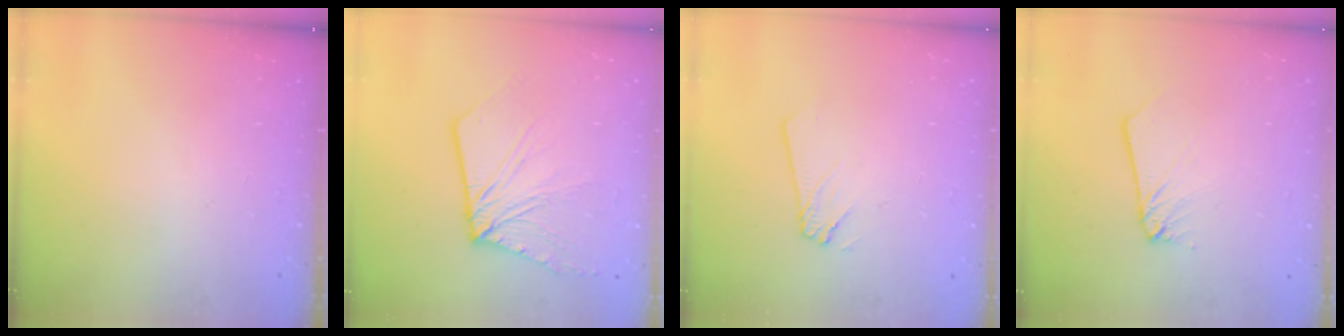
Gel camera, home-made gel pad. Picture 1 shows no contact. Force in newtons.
{"total": 10.6, "press": 10.5, "slide": 1.4}
{"total": 2.4, "press": 2.4, "slide": 0.2}
{"total": 2.6, "press": 2.6, "slide": 0.2}